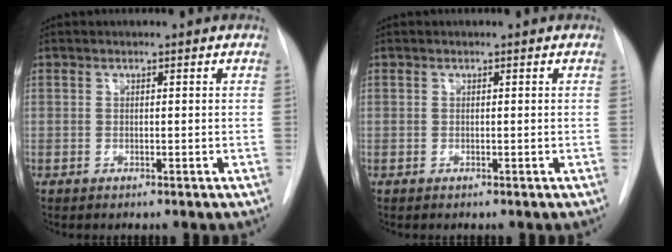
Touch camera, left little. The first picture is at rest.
{"total": 0.0}